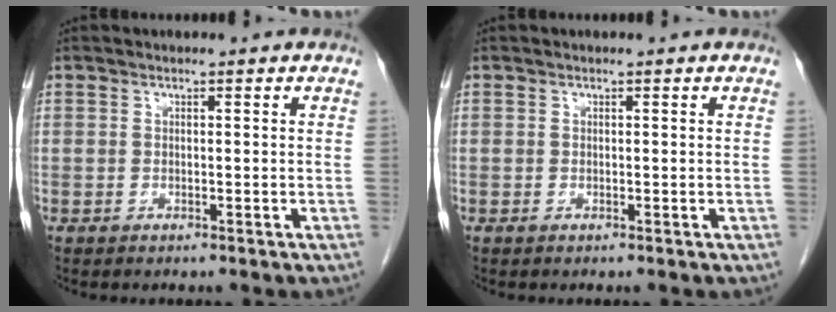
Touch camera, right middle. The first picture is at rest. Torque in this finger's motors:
{"motor_torque": [-0.26, 0.00, -0.03, -0.01]}